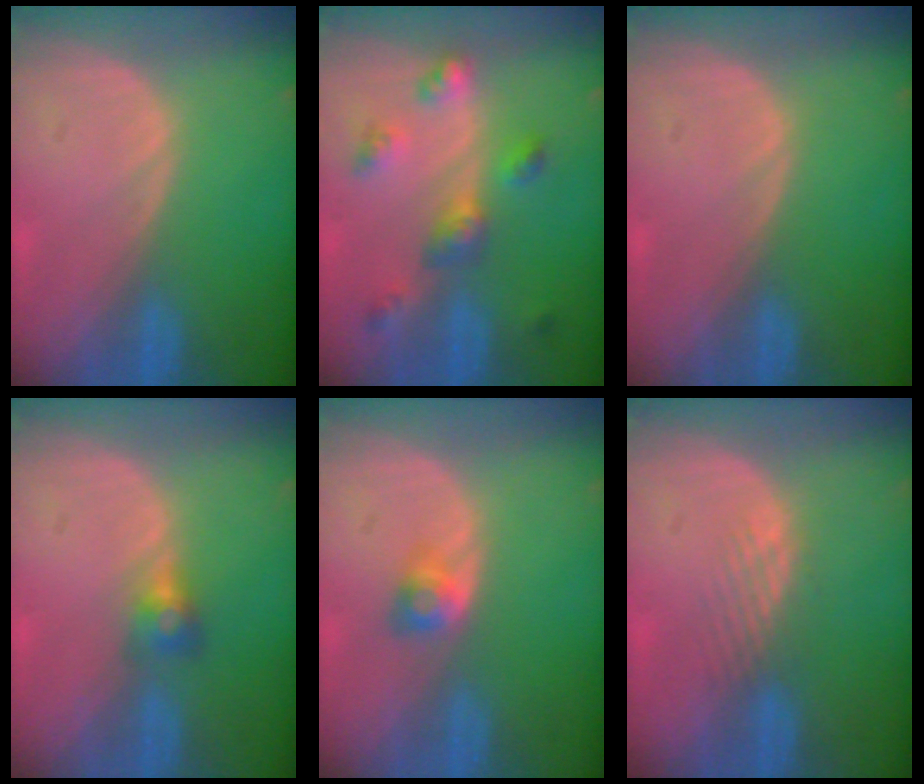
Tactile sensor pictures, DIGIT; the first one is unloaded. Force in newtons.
{"total": 6.0, "press": 5.8, "slide": 1.5}
{"total": 0.0}
{"total": 2.7, "press": 2.5, "slide": 0.9}
{"total": 2.6, "press": 2.3, "slide": 1.2}
{"total": 2.9, "press": 2.3, "slide": 1.8}